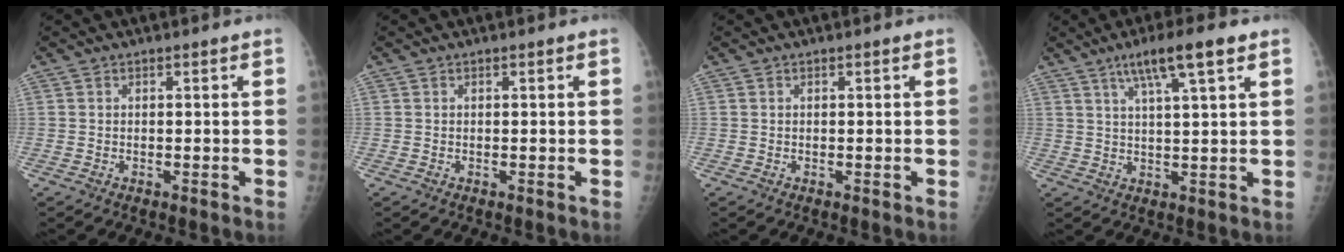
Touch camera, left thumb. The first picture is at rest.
{"total": 0.0}
{"total": 0.0}
{"total": 8.7, "force": [4.9, 0.8, 7.1], "torque": [-0.128, -0.009, 0.086]}